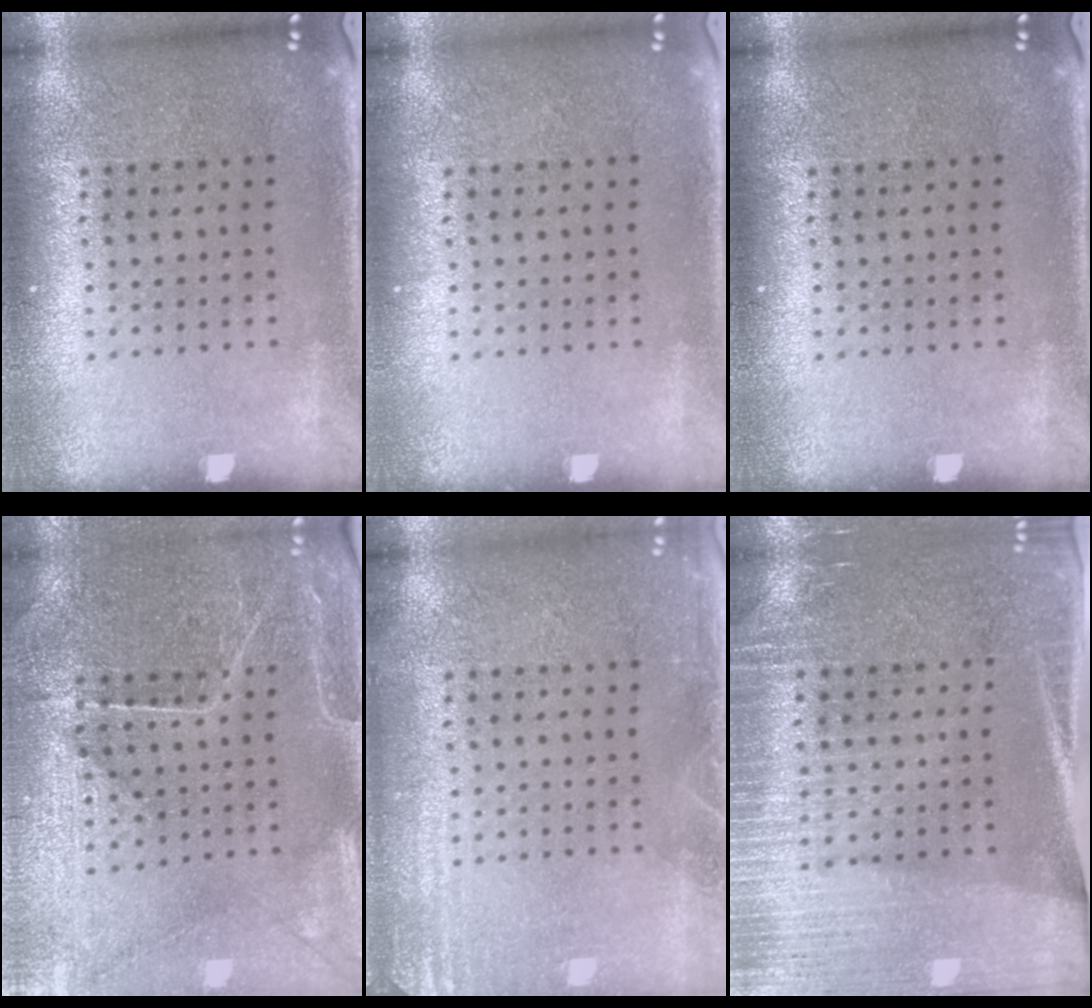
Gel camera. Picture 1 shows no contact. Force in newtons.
{"total": 0.0}
{"total": 0.0}
{"total": 1.1, "press": 1.0, "slide": 0.4}
{"total": 2.6, "press": 2.5, "slide": 0.4}
{"total": 3.4, "press": 3.0, "slide": 1.6}